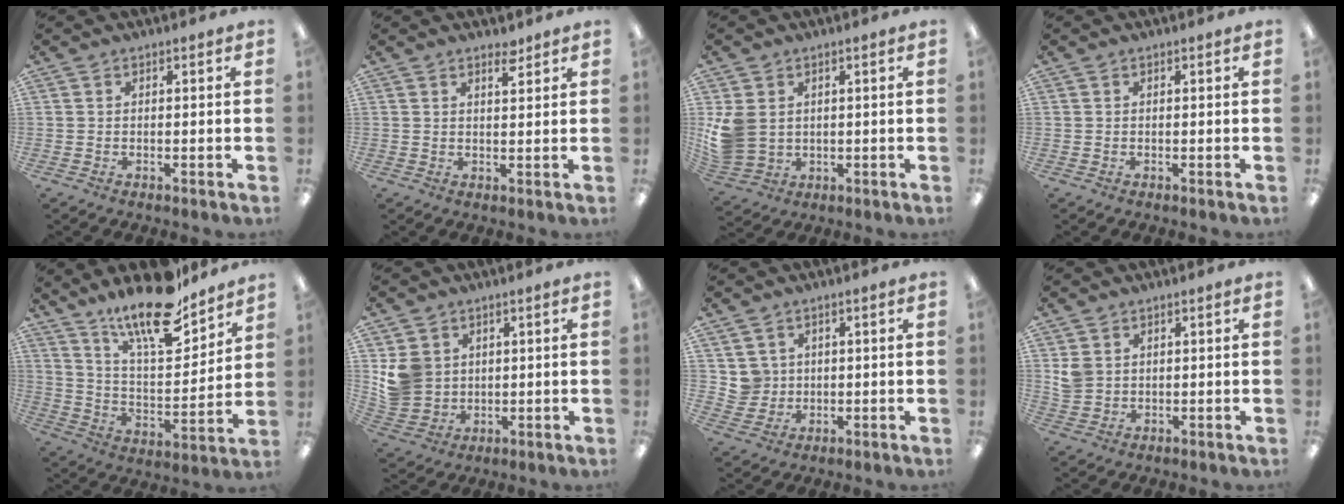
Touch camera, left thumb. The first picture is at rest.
{"total": 2.8, "force": [2.3, 0.8, 1.4], "torque": [-0.017, -0.009, 0.039]}
{"total": 8.0, "force": [1.8, 6.6, 4.1], "torque": [-0.094, 0.008, 0.039]}
{"total": 0.0}
{"total": 18.7, "force": [14.9, 5.2, 10.0], "torque": [-0.170, -0.099, 0.251]}
{"total": 8.1, "force": [2.7, 7.4, 1.9], "torque": [-0.040, -0.003, 0.058]}
{"total": 4.6, "force": [1.9, 4.2, 0.0], "torque": [-0.004, 0.001, 0.035]}
{"total": 3.8, "force": [1.7, 3.2, 1.1], "torque": [-0.021, 0.002, 0.032]}